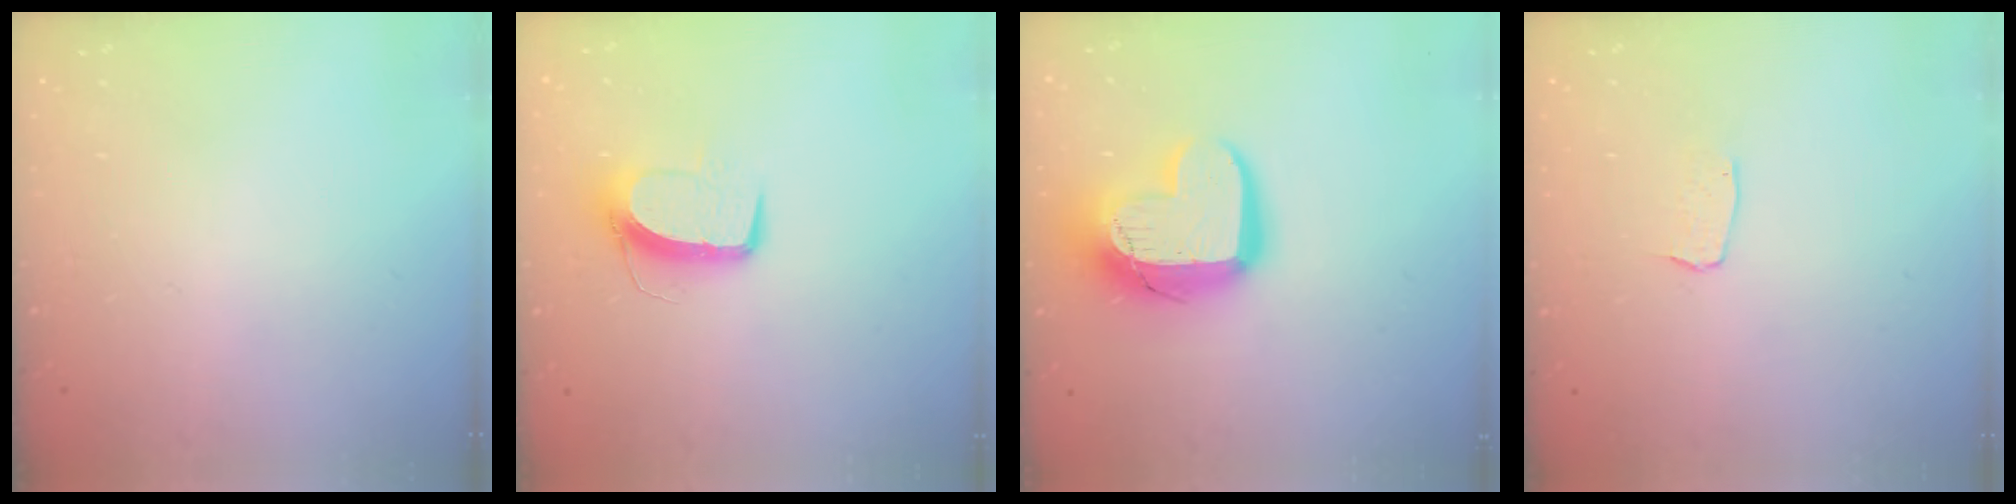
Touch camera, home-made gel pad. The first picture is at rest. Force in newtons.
{"total": 10.2, "press": 10.2, "slide": 0.5}
{"total": 16.1, "press": 16.1, "slide": 1.1}
{"total": 3.1, "press": 3.1, "slide": 0.2}